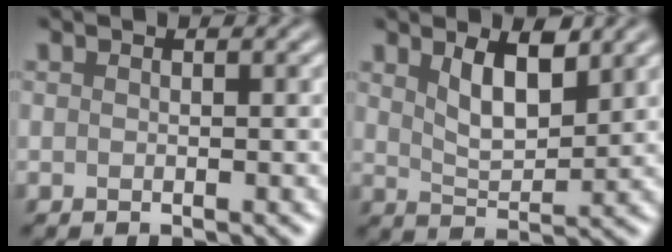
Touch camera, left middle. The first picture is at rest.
{"total": 4.1, "force": [2.2, 1.7, 3.0], "torque": [-0.061, -0.003, 0.039]}